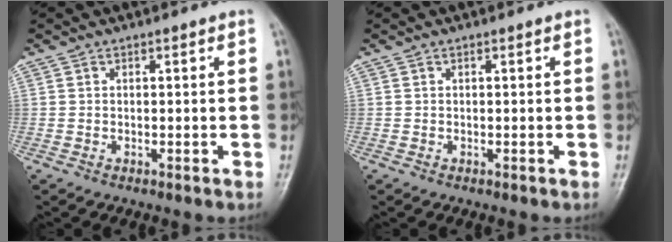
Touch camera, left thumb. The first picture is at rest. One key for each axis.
{"total": 0.0}